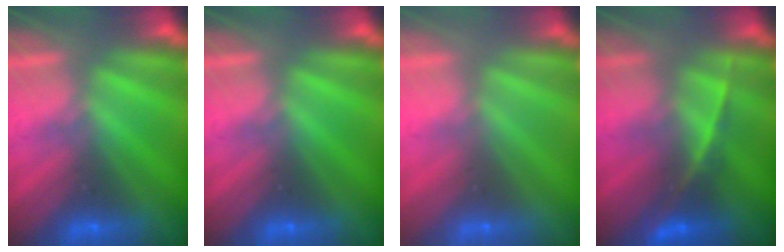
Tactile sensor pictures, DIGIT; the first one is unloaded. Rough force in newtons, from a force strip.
{"total": 0.0}
{"total": 2.8}
{"total": 2.4}